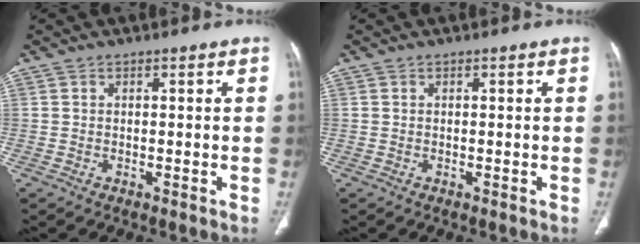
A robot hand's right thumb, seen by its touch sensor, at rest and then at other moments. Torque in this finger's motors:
{"motor_torque": [-0.04, 0.05, -0.25, -0.03, 0.00]}